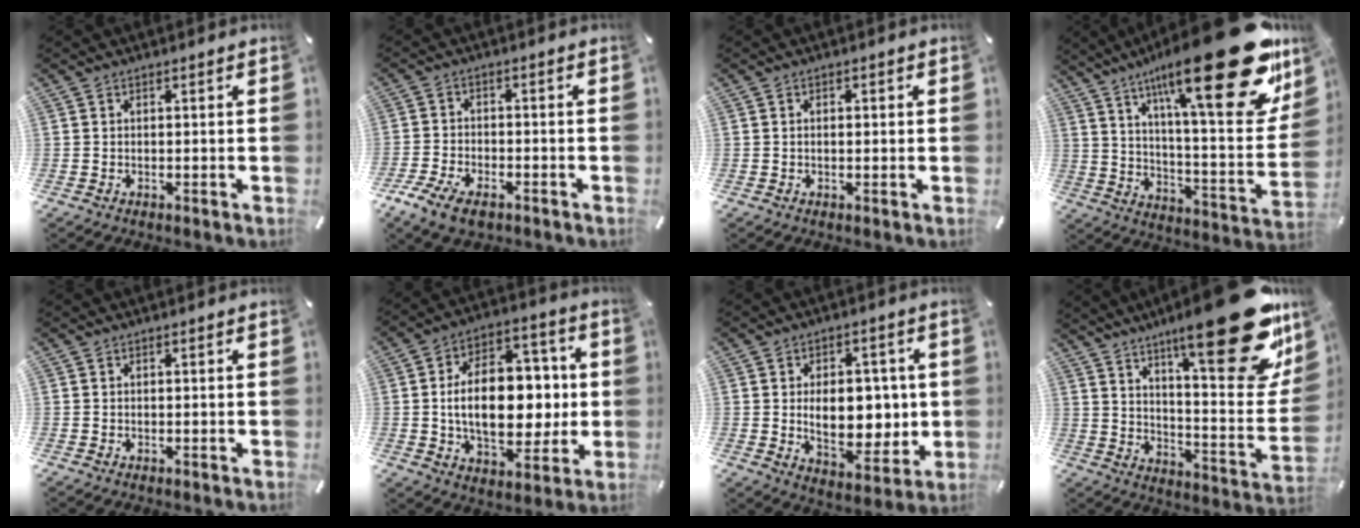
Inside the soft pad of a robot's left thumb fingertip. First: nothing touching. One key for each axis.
{"total": 6.5, "fx": -4.1, "fy": 3.4, "fz": 3.6, "tx": -0.088, "ty": 0.010, "tz": -0.078}
{"total": 1.0, "fx": -0.1, "fy": 0.6, "fz": 0.8, "tx": -0.017, "ty": 0.003, "tz": -0.002}
{"total": 34.7, "fx": 19.1, "fy": 10.7, "fz": 27.0, "tx": -0.408, "ty": -0.133, "tz": 0.306}
{"total": 0.0}
{"total": 19.6, "fx": -0.1, "fy": 12.8, "fz": 14.9, "tx": -0.257, "ty": -0.001, "tz": -0.003}
{"total": 13.5, "fx": 0.5, "fy": 8.6, "fz": 10.4, "tx": -0.138, "ty": -0.005, "tz": 0.010}
{"total": 31.7, "fx": 18.8, "fy": 10.4, "fz": 23.4, "tx": -0.307, "ty": -0.138, "tz": 0.308}